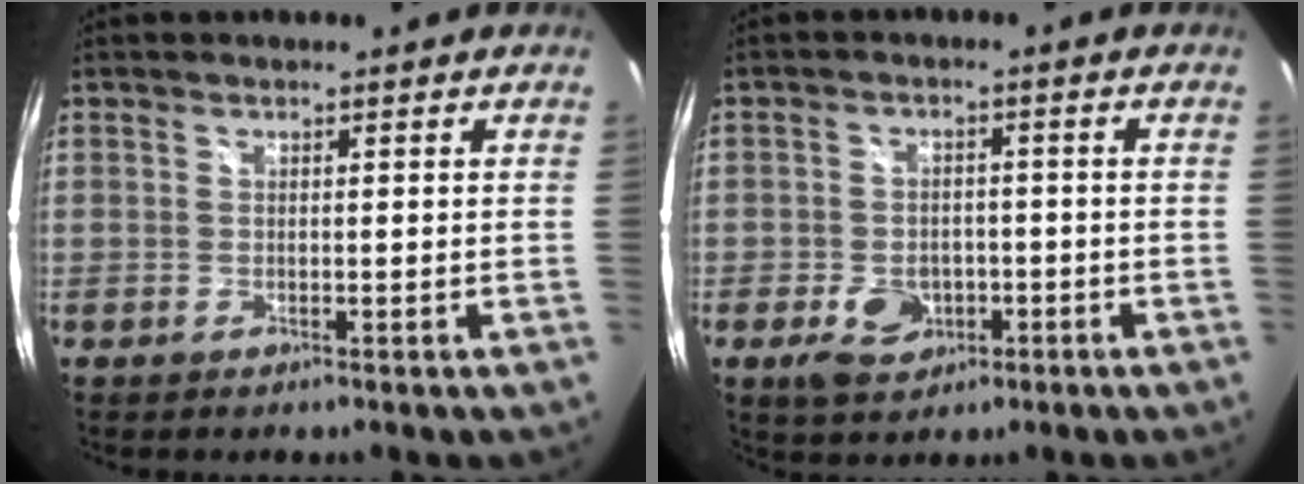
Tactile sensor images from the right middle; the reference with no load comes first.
{"total": 6.7, "force": [-3.0, 5.0, 3.5], "torque": [-0.083, 0.003, -0.040]}